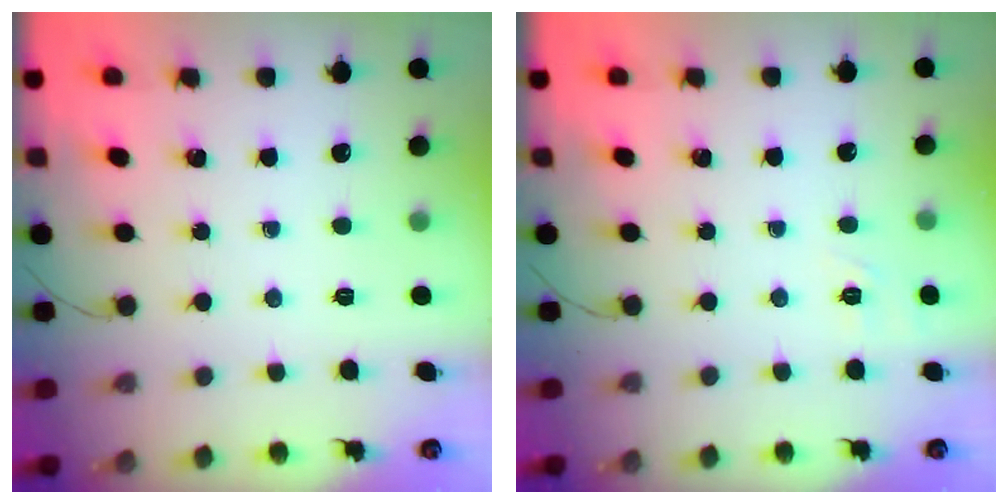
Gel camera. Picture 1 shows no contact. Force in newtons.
{"total": 1.7, "press": 0.3, "slide": 1.6}